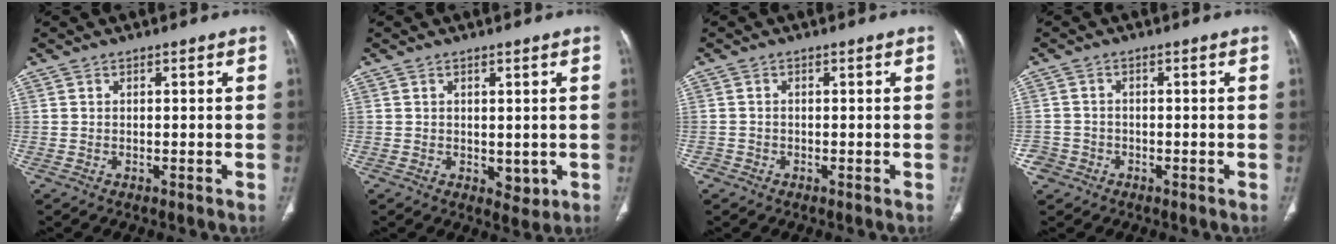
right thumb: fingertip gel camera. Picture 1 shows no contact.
{"total": 2.8, "force": [0.1, 2.0, 2.0], "torque": [-0.018, -0.008, 0.011]}
{"total": 1.2, "force": [-0.7, 0.9, -0.1], "torque": [0.000, 0.005, -0.018]}
{"total": 3.1, "force": [-1.6, 2.7, 0.1], "torque": [0.007, 0.015, -0.033]}